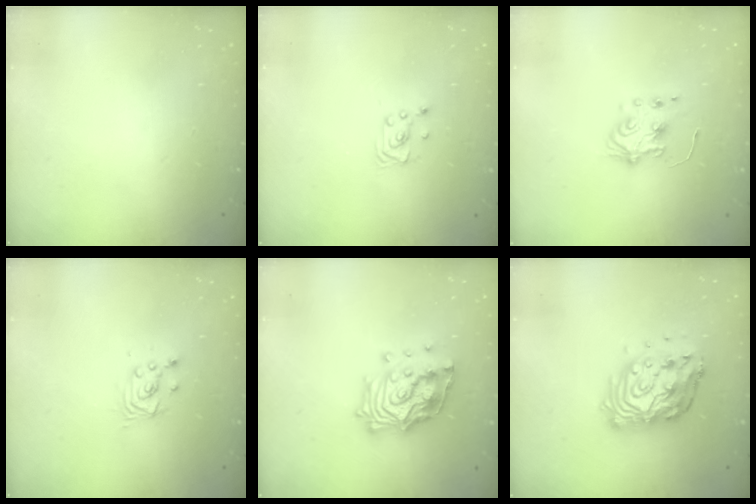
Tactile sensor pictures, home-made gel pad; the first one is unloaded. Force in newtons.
{"total": 2.6, "press": 2.6, "slide": 0.3}
{"total": 5.8, "press": 5.8, "slide": 0.6}
{"total": 2.6, "press": 2.6, "slide": 0.1}
{"total": 17.0, "press": 16.9, "slide": 2.0}
{"total": 13.4, "press": 13.3, "slide": 1.6}